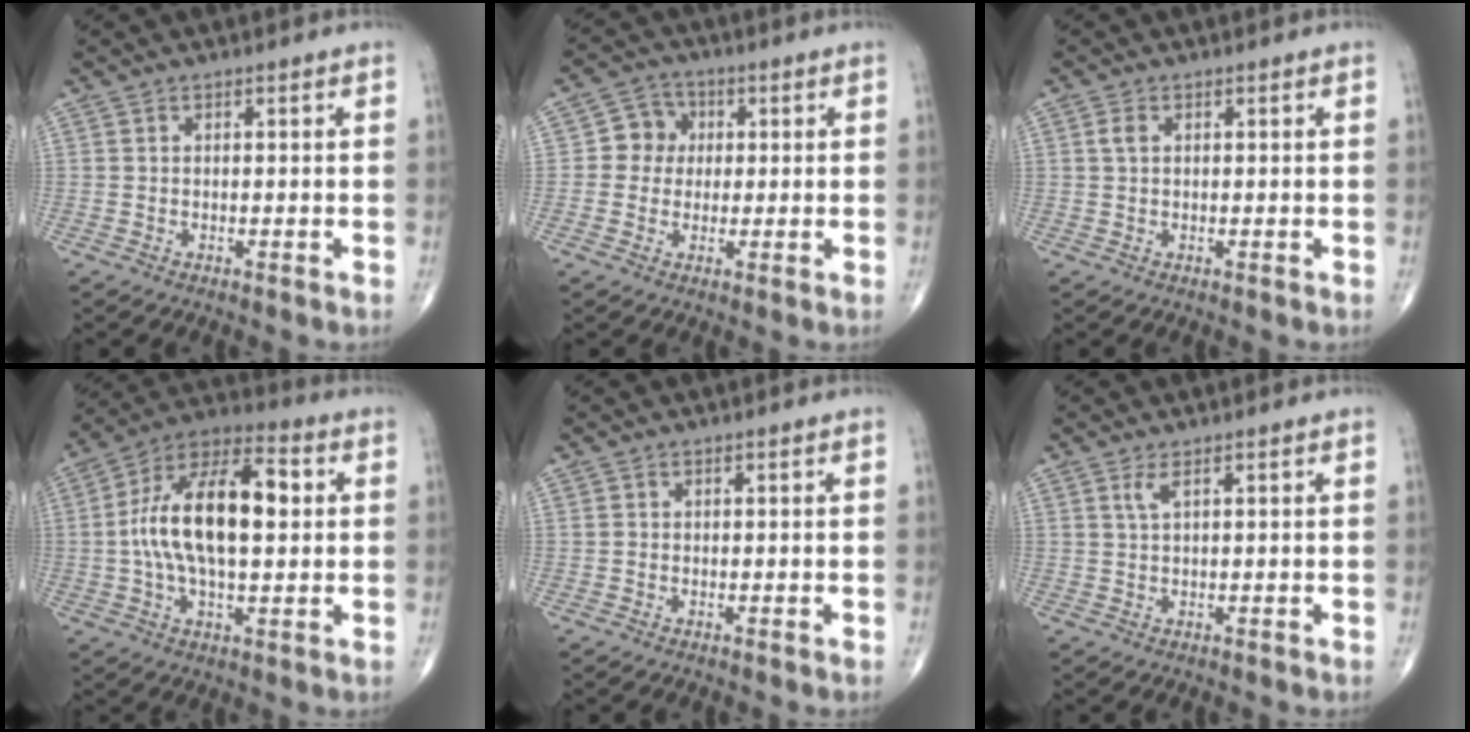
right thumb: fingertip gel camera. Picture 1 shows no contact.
{"total": 5.6, "force": [0.5, 5.2, 1.9], "torque": [0.001, 0.010, -0.002]}
{"total": 1.6, "force": [0.4, 1.0, 1.1], "torque": [-0.025, 0.005, 0.008]}
{"total": 19.1, "force": [1.6, 9.0, 16.7], "torque": [-0.292, 0.029, 0.020]}
{"total": 0.0}
{"total": 1.6, "force": [0.8, 0.2, 1.3], "torque": [-0.035, 0.000, 0.020]}